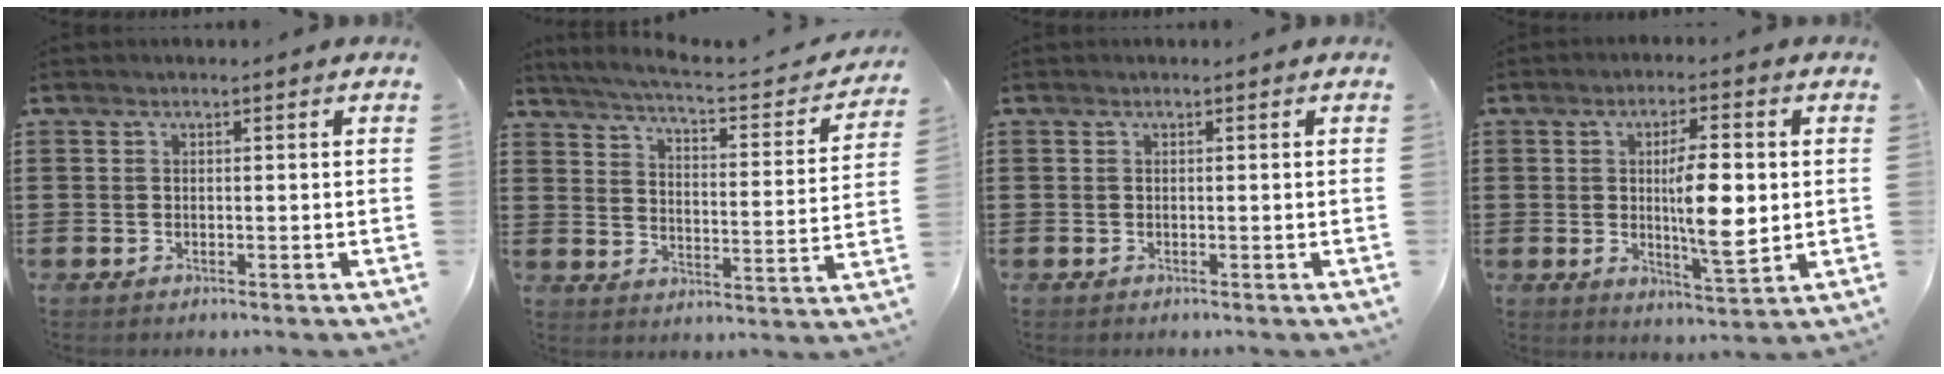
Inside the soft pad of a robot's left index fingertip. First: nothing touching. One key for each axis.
{"total": 4.4, "fx": 3.9, "fy": -0.4, "fz": 2.1, "tx": -0.063, "ty": -0.033, "tz": 0.056}
{"total": 0.0}
{"total": 9.2, "fx": 0.7, "fy": 2.7, "fz": 8.8, "tx": -0.135, "ty": -0.005, "tz": 0.008}